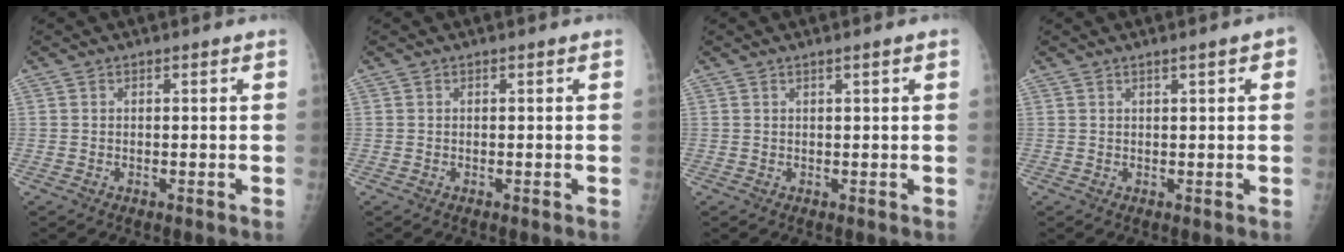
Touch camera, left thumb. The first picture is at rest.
{"total": 0.0}
{"total": 1.4, "force": [0.8, 0.0, 1.2], "torque": [-0.023, 0.001, 0.012]}
{"total": 2.5, "force": [1.2, 0.4, 2.2], "torque": [-0.029, 0.003, 0.016]}